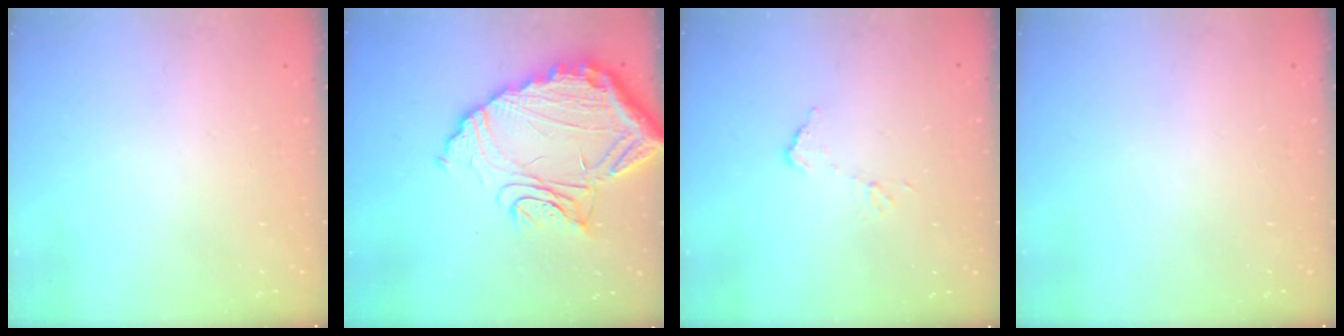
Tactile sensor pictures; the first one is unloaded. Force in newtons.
{"total": 19.5, "press": 19.4, "slide": 1.7}
{"total": 5.9, "press": 5.9, "slide": 0.3}
{"total": 0.0}